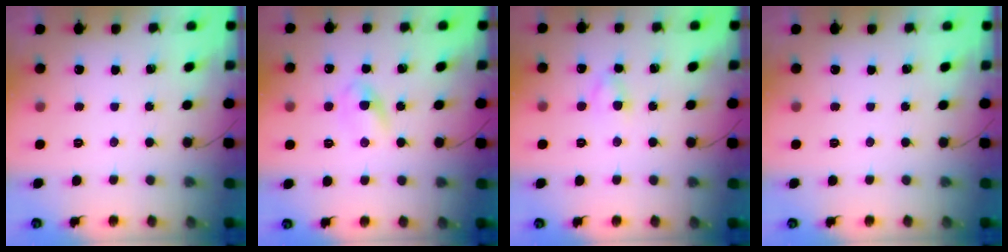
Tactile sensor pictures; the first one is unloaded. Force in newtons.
{"total": 2.7, "press": 2.5, "slide": 1.1}
{"total": 3.3, "press": 3.1, "slide": 1.0}
{"total": 0.0}